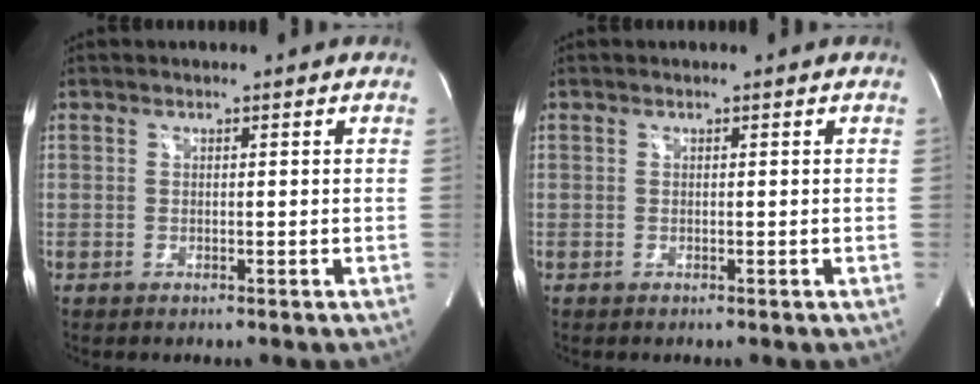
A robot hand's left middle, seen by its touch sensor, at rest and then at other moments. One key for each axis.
{"total": 0.0}